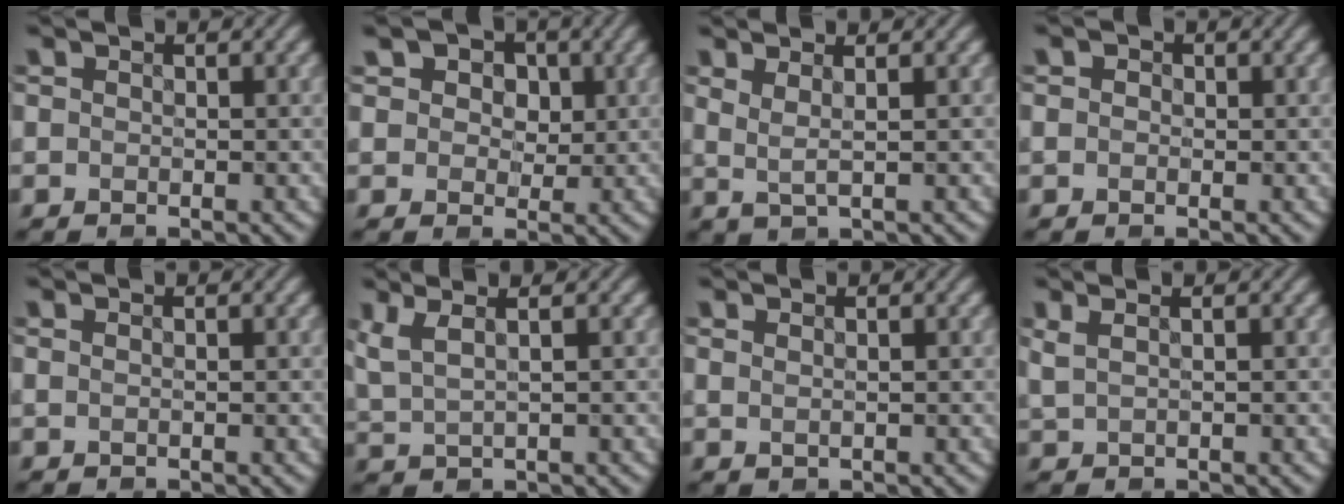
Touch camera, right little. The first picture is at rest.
{"total": 6.4, "force": [3.3, 4.3, 3.3], "torque": [-0.051, 0.014, 0.023]}
{"total": 2.6, "force": [1.6, 0.7, 1.9], "torque": [-0.034, -0.002, 0.016]}
{"total": 0.8, "force": [0.4, 0.7, 0.3], "torque": [-0.006, 0.003, -0.006]}
{"total": 0.0}
{"total": 4.2, "force": [2.5, 1.5, 3.0], "torque": [-0.054, 0.027, 0.032]}
{"total": 0.8, "force": [0.8, 0.1, 0.4], "torque": [-0.012, -0.002, 0.013]}
{"total": 2.0, "force": [1.4, 0.7, 1.2], "torque": [-0.019, 0.006, 0.018]}